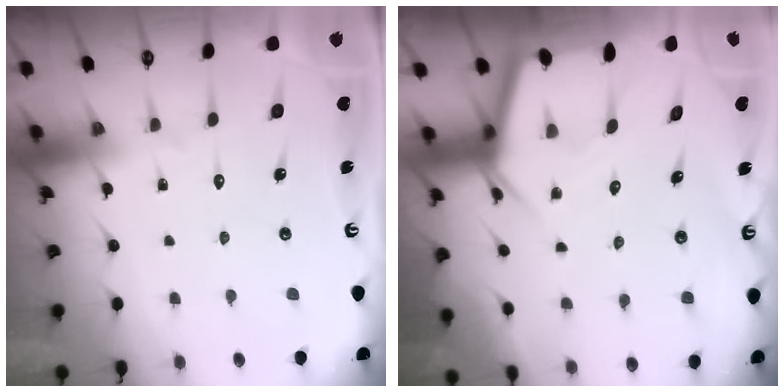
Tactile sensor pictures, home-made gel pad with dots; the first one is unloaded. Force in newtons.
{"total": 5.7, "press": 5.7, "slide": 0.5}